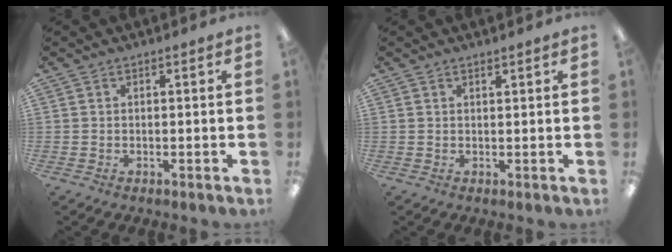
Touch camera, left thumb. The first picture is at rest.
{"total": 0.9, "force": [0.9, 0.0, 0.3], "torque": [-0.005, -0.001, 0.017]}